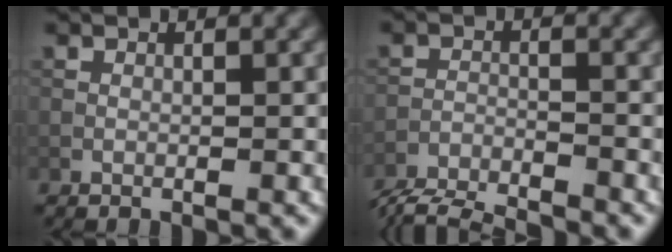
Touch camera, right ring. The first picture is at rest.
{"total": 8.9, "force": [-8.7, 1.3, 1.6], "torque": [-0.034, -0.024, -0.143]}